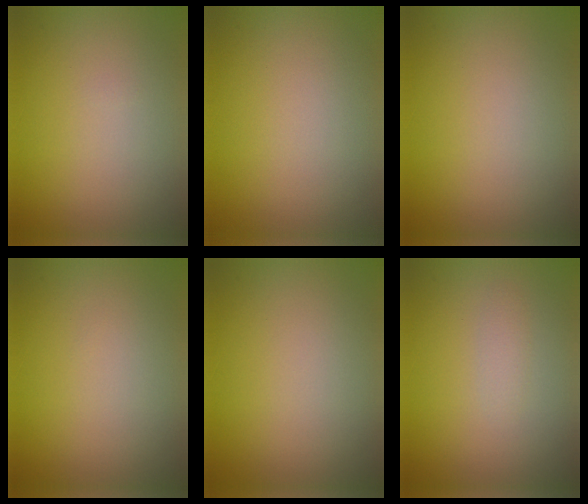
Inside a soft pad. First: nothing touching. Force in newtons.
{"total": 0.0}
{"total": 0.0}
{"total": 0.0}
{"total": 0.0}
{"total": 0.8, "press": 0.8, "slide": 0.0}